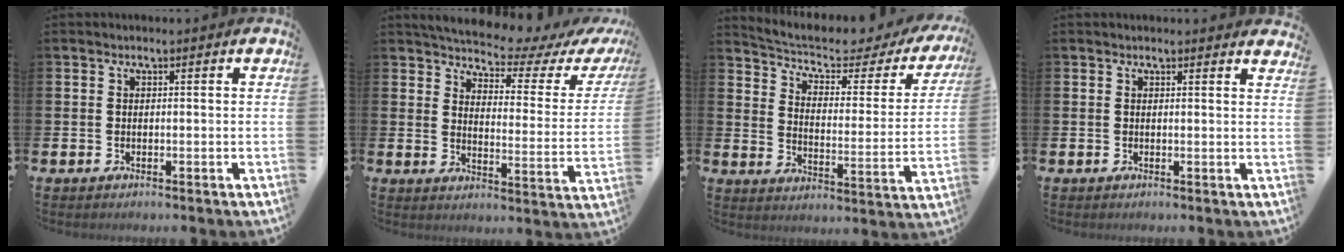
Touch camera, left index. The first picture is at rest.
{"total": 6.1, "force": [5.7, 1.1, 1.8], "torque": [-0.056, -0.047, 0.094]}
{"total": 5.7, "force": [4.8, 1.6, 2.6], "torque": [-0.076, -0.035, 0.076]}
{"total": 0.9, "force": [0.9, 0.0, 0.0], "torque": [0.001, -0.003, 0.017]}